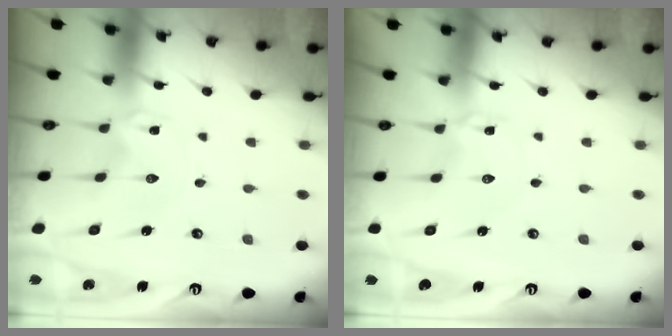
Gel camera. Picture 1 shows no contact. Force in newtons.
{"total": 0.8, "press": 0.8, "slide": 0.1}